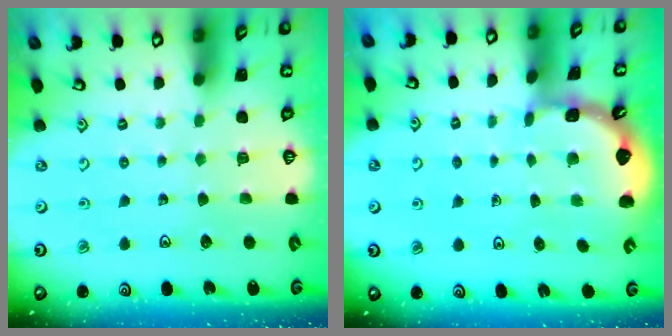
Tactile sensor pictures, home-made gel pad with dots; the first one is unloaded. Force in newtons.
{"total": 1.4, "press": 1.4, "slide": 0.1}